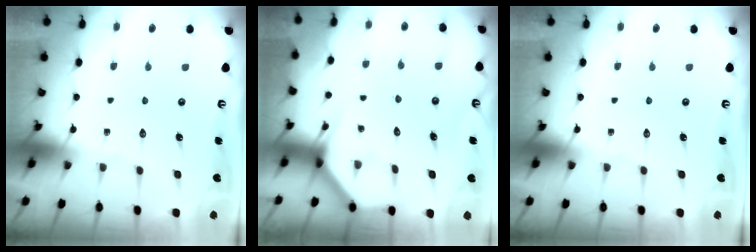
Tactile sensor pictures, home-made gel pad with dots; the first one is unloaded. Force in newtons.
{"total": 4.0, "press": 3.9, "slide": 0.3}
{"total": 0.0}